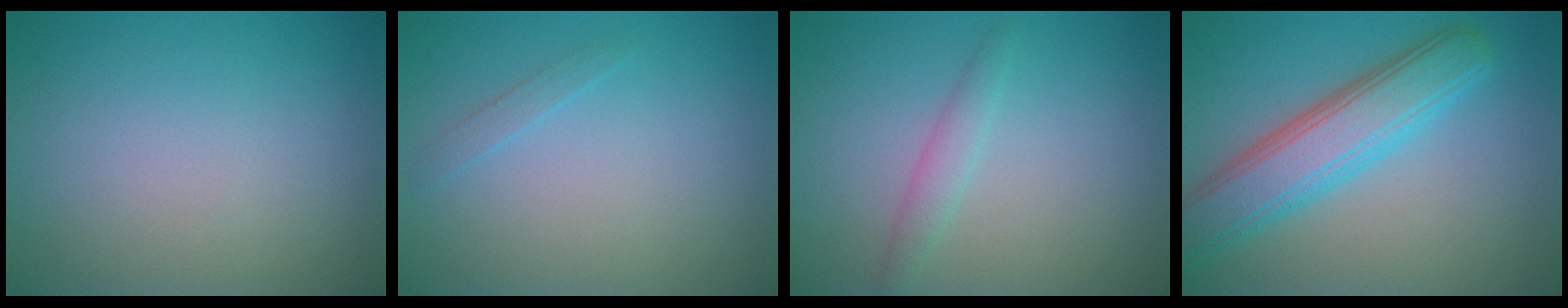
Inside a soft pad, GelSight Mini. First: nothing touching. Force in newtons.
{"total": 0.7, "press": 0.7, "slide": 0.0}
{"total": 1.5, "press": 1.5, "slide": 0.1}
{"total": 6.4, "press": 6.4, "slide": 0.1}